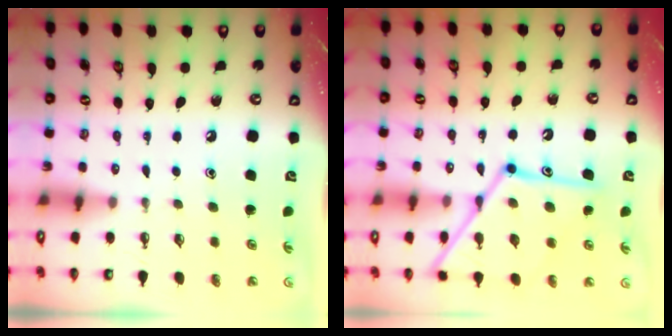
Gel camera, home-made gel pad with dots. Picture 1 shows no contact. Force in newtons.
{"total": 17.1, "press": 17.1, "slide": 1.1}